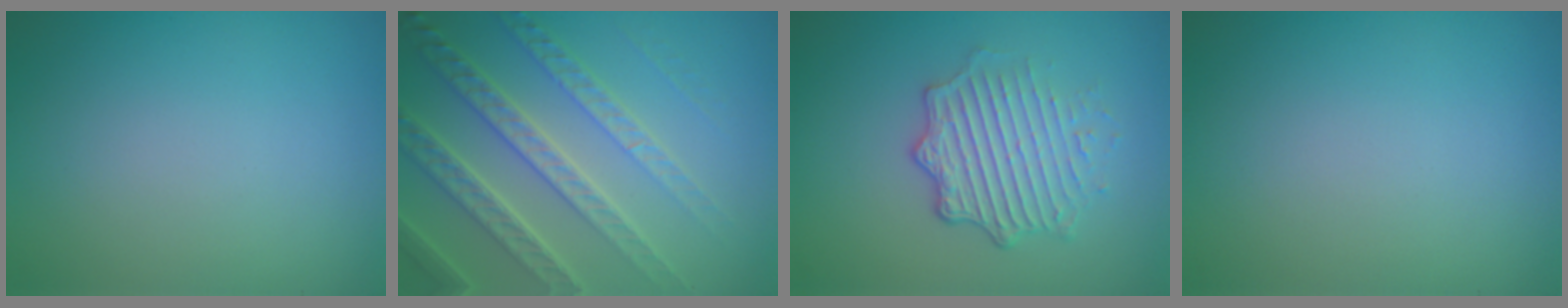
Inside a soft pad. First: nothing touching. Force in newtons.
{"total": 6.8, "press": 4.9, "slide": 4.8}
{"total": 5.0, "press": 3.6, "slide": 3.5}
{"total": 0.0}